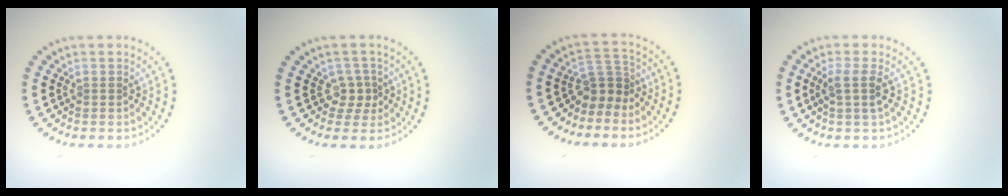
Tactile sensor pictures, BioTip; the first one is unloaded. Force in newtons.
{"total": 1.7, "press": 1.3, "slide": 1.2}
{"total": 2.7, "press": 1.8, "slide": 2.0}
{"total": 1.9, "press": 1.5, "slide": 1.2}